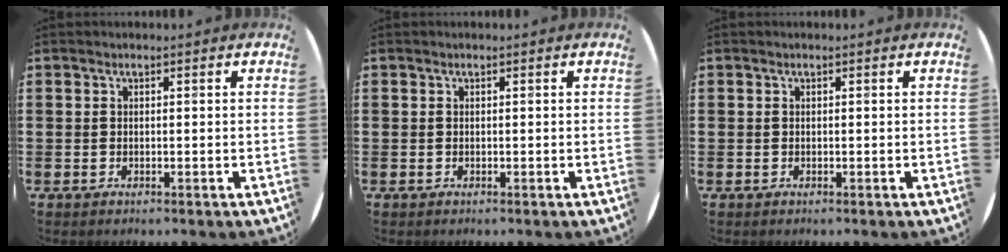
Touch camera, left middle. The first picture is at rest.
{"total": 0.0}
{"total": 0.0}